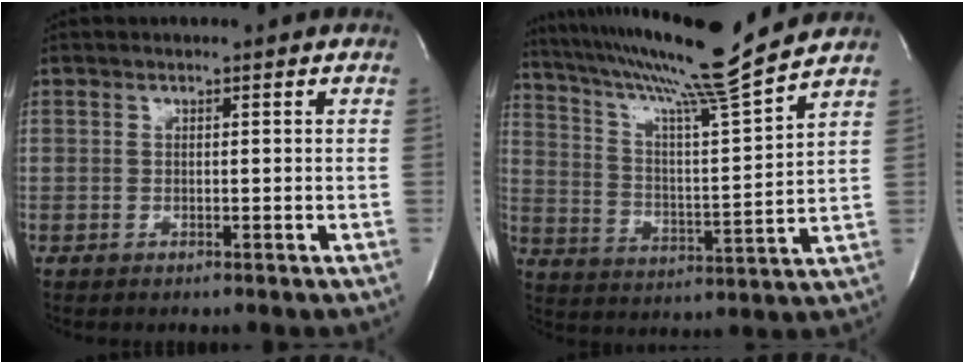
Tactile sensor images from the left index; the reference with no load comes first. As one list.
[{"total": 17.7, "force": [15.6, -2.1, 8.2], "torque": [-0.151, -0.027, 0.246]}]